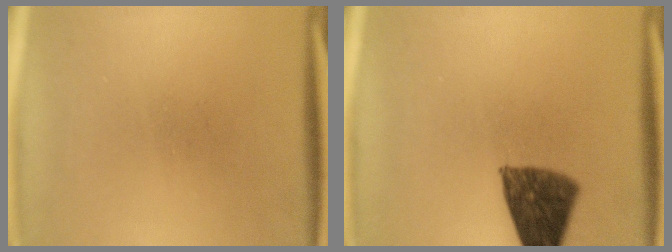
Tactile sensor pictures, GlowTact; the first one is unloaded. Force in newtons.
{"total": 9.7}